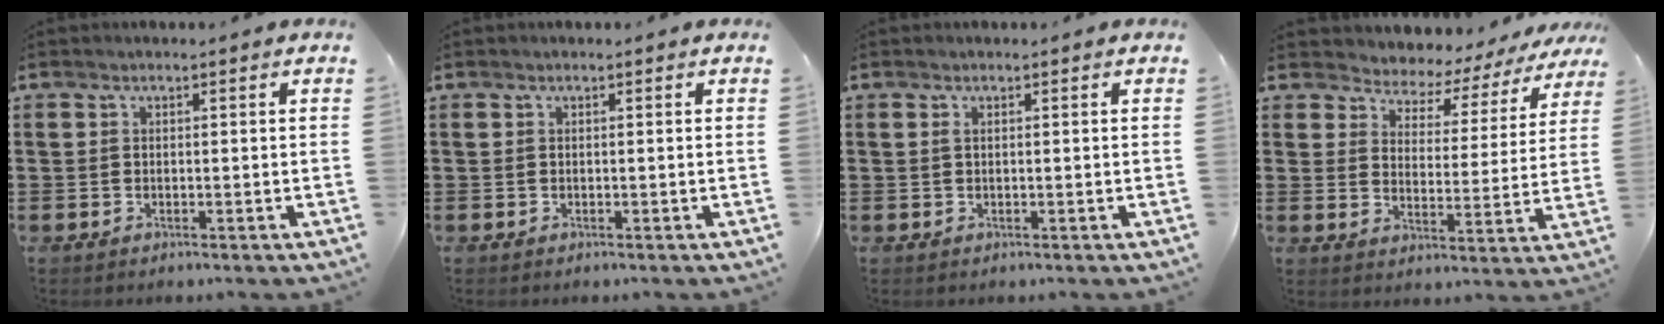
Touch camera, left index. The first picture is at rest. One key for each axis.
{"total": 0.0}
{"total": 0.6, "fx": 0.2, "fy": 0.1, "fz": 0.6, "tx": -0.012, "ty": -0.001, "tz": 0.004}
{"total": 3.5, "fx": 3.4, "fy": 0.9, "fz": -0.2, "tx": -0.024, "ty": -0.030, "tz": 0.050}